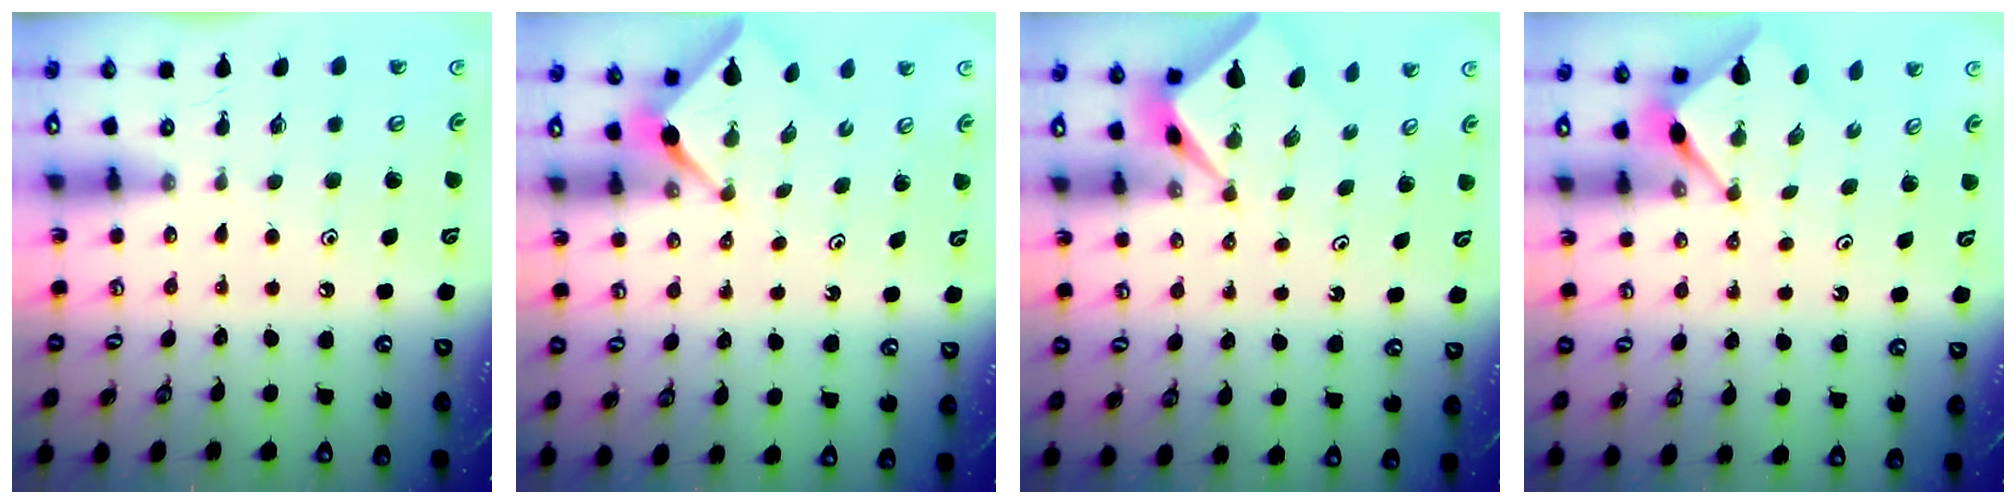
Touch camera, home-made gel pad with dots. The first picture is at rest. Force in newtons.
{"total": 2.5, "press": 2.5, "slide": 0.1}
{"total": 2.2, "press": 2.2, "slide": 0.2}
{"total": 2.8, "press": 2.8, "slide": 0.3}